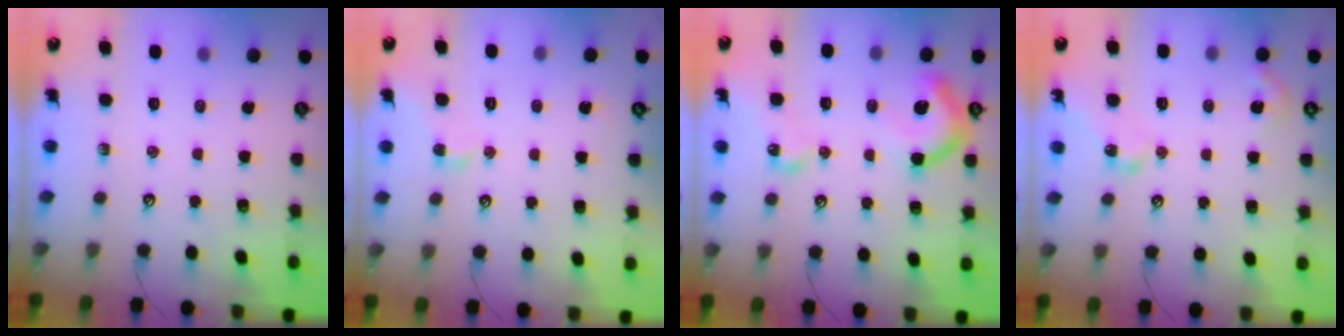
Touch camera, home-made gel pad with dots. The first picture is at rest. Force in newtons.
{"total": 1.6, "press": 1.5, "slide": 0.6}
{"total": 14.2, "press": 14.1, "slide": 1.4}
{"total": 8.0, "press": 7.9, "slide": 0.7}